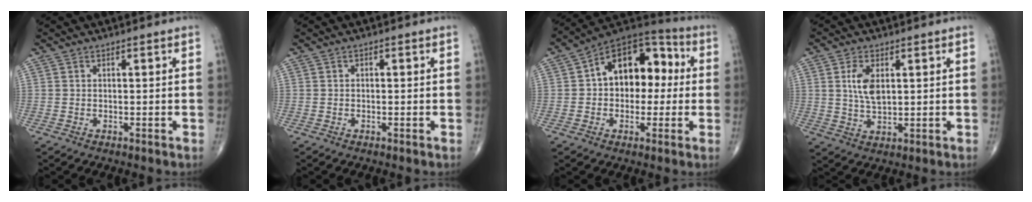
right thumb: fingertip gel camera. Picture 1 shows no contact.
{"total": 0.5, "force": [0.0, 0.4, 0.3], "torque": [-0.002, 0.001, -0.002]}
{"total": 16.1, "force": [1.8, 10.6, 12.0], "torque": [-0.127, 0.045, 0.016]}
{"total": 6.1, "force": [1.5, 3.2, 5.0], "torque": [-0.092, -0.008, 0.033]}